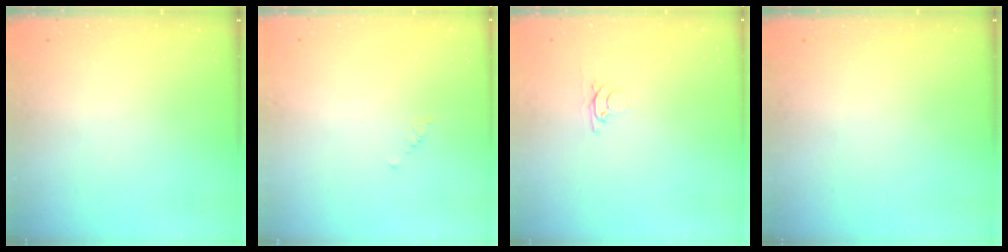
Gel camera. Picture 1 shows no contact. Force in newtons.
{"total": 0.7, "press": 0.6, "slide": 0.2}
{"total": 3.1, "press": 3.0, "slide": 0.4}
{"total": 0.0}